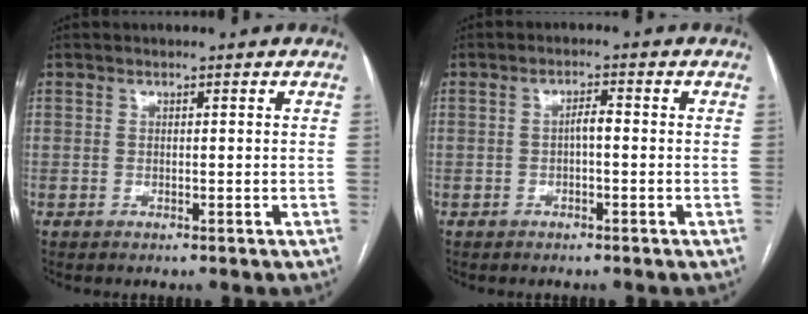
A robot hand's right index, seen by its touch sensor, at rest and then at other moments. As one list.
[{"total": 1.9, "force": [-0.3, 0.5, 1.8], "torque": [-0.030, 0.006, -0.006]}]